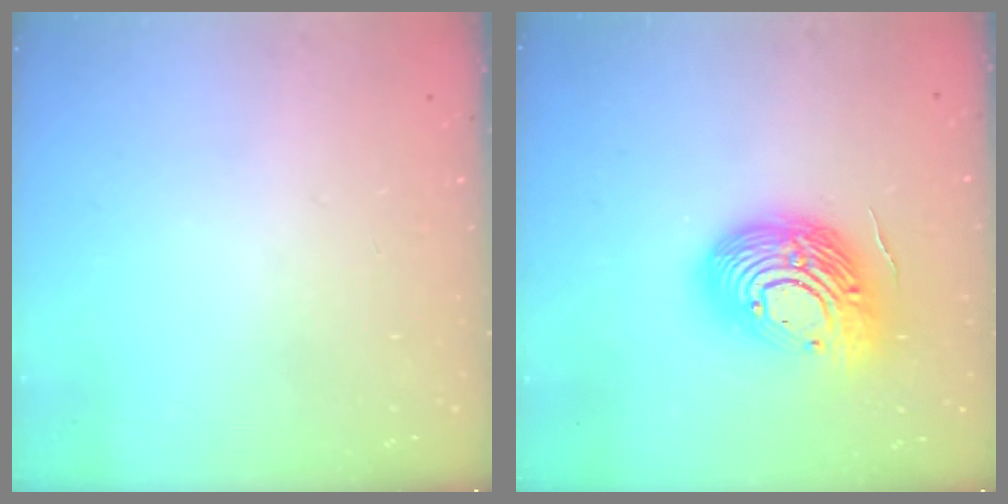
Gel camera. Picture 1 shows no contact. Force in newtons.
{"total": 20.0, "press": 20.0, "slide": 1.6}